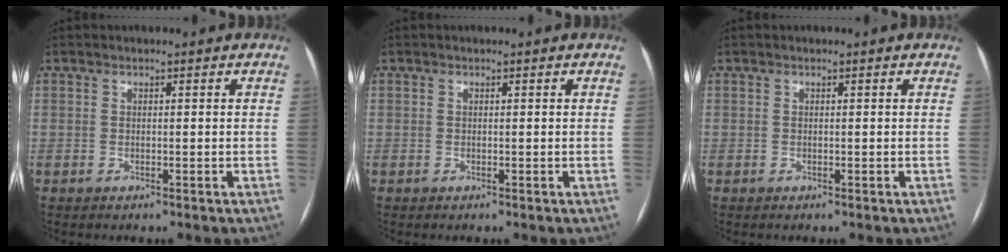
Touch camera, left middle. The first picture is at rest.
{"total": 0.0}
{"total": 0.0}